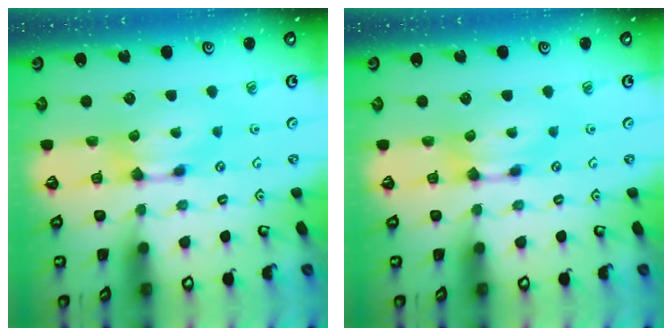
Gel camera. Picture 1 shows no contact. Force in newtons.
{"total": 0.0}